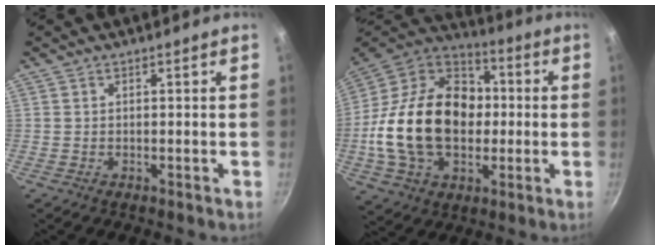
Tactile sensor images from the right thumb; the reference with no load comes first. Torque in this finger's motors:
{"motor_torque": [1.11, 3.90, 2.16, -0.61, 0.51]}